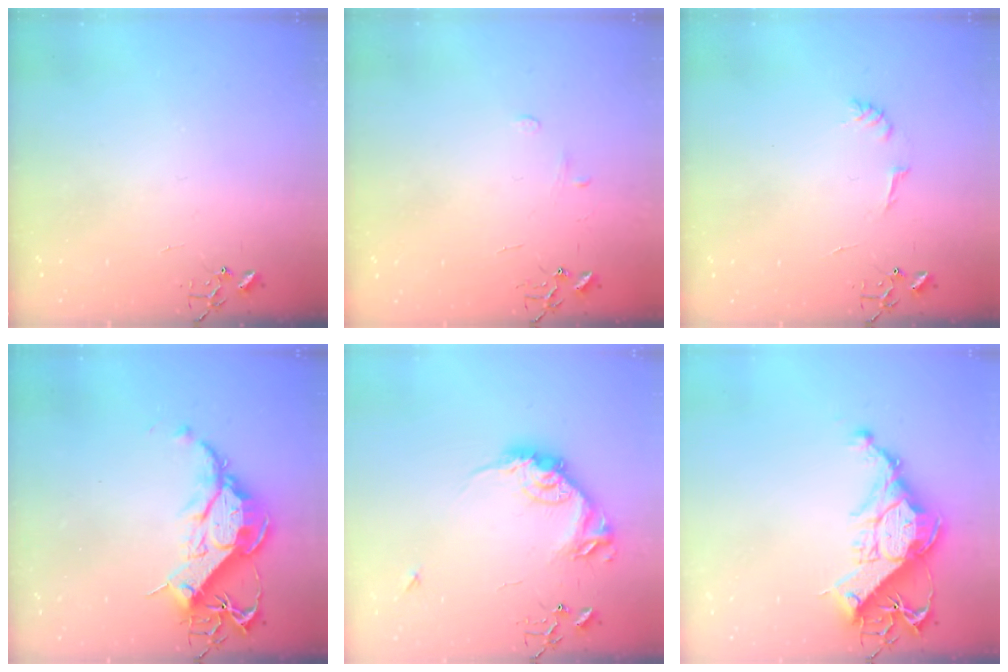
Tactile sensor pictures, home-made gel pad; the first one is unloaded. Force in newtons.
{"total": 5.4, "press": 5.4, "slide": 0.6}
{"total": 4.3, "press": 4.3, "slide": 0.5}
{"total": 14.3, "press": 14.2, "slide": 1.5}
{"total": 15.8, "press": 15.8, "slide": 0.8}
{"total": 15.4, "press": 15.3, "slide": 1.6}